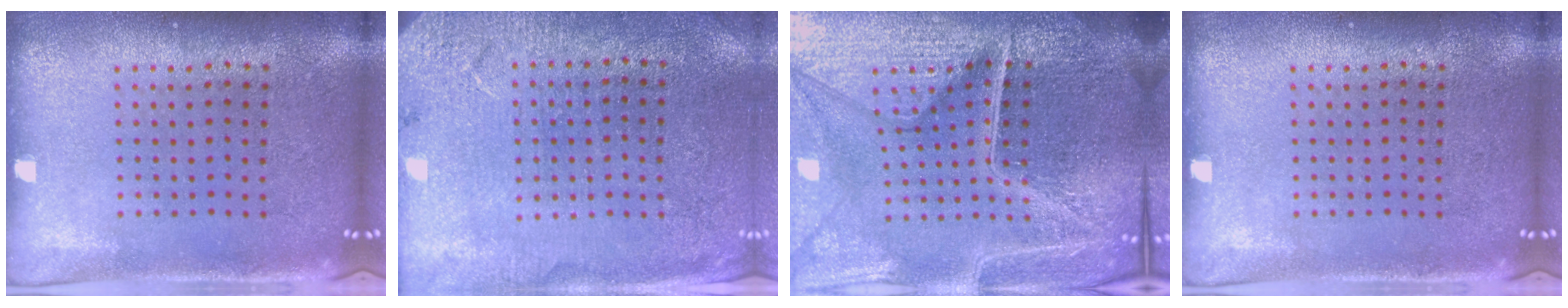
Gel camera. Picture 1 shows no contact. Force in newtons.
{"total": 2.5, "press": 2.5, "slide": 0.2}
{"total": 7.1, "press": 6.2, "slide": 3.4}
{"total": 0.0}